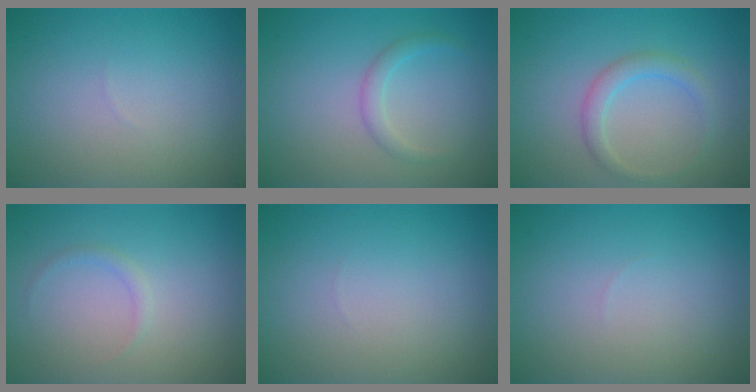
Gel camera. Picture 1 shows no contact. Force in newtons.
{"total": 1.4, "press": 1.4, "slide": 0.0}
{"total": 2.1, "press": 2.1, "slide": 0.0}
{"total": 0.8, "press": 0.8, "slide": 0.2}
{"total": 0.0}
{"total": 0.0}